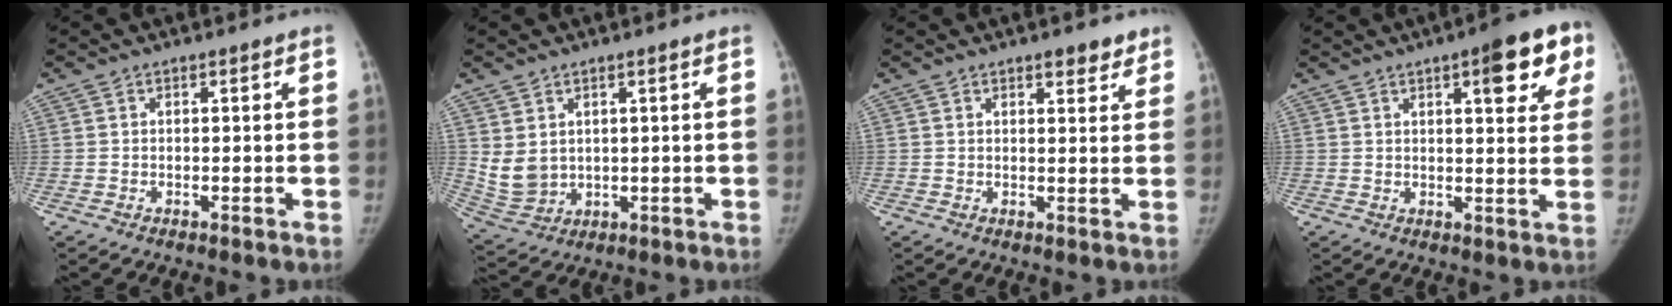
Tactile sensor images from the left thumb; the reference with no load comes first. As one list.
[{"total": 6.2, "force": [1.7, 4.8, 3.5], "torque": [-0.058, -0.014, 0.055]}, {"total": 3.5, "force": [2.5, 1.4, 1.9], "torque": [-0.007, -0.014, 0.032]}, {"total": 11.4, "force": [5.4, 3.7, 9.4], "torque": [-0.078, -0.013, 0.060]}]